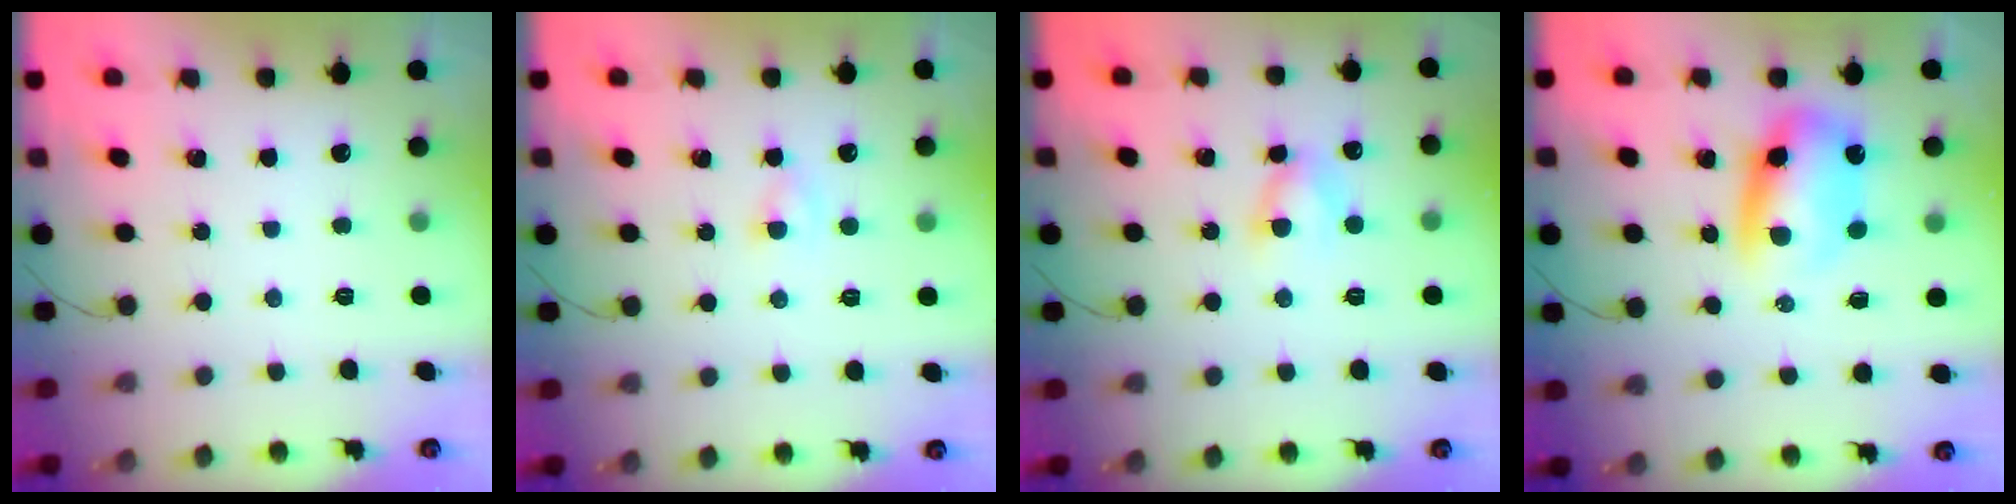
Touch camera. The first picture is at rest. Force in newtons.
{"total": 1.0, "press": 0.8, "slide": 0.6}
{"total": 5.1, "press": 5.0, "slide": 0.5}
{"total": 8.8, "press": 8.5, "slide": 2.5}